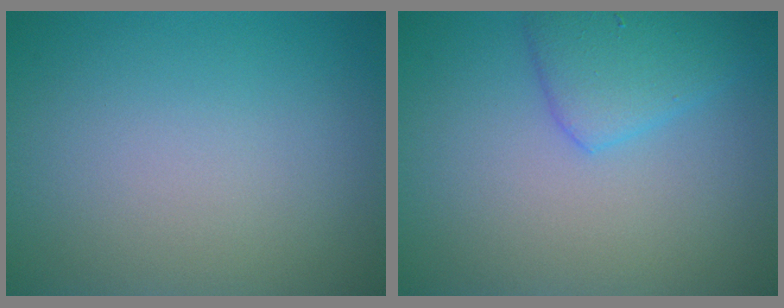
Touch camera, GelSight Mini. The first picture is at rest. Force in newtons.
{"total": 3.3, "press": 3.3, "slide": 0.2}